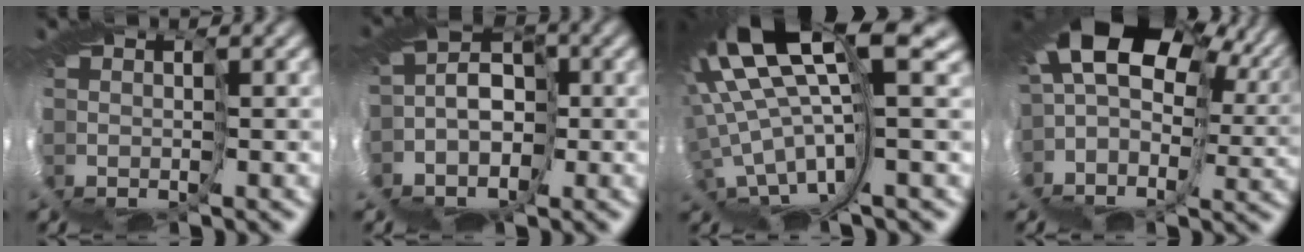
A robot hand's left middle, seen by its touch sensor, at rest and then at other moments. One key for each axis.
{"total": 4.0, "fx": -2.3, "fy": 2.9, "fz": 1.6, "tx": -0.042, "ty": 0.020, "tz": -0.060}
{"total": 9.7, "fx": 2.8, "fy": 0.6, "fz": 9.2, "tx": -0.227, "ty": 0.008, "tz": 0.067}
{"total": 12.2, "fx": 2.8, "fy": 6.0, "fz": 10.2, "tx": -0.196, "ty": 0.008, "tz": 0.061}